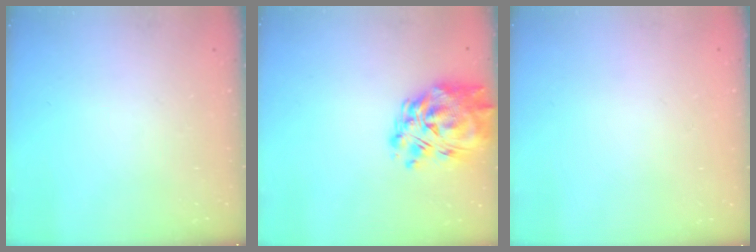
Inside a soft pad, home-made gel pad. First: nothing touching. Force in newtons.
{"total": 10.8, "press": 10.1, "slide": 4.0}
{"total": 1.9, "press": 1.9, "slide": 0.2}